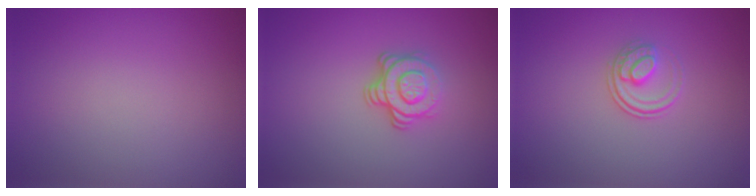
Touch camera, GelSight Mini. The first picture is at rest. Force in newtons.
{"total": 3.6, "press": 2.6, "slide": 2.5}
{"total": 2.0, "press": 1.4, "slide": 1.3}